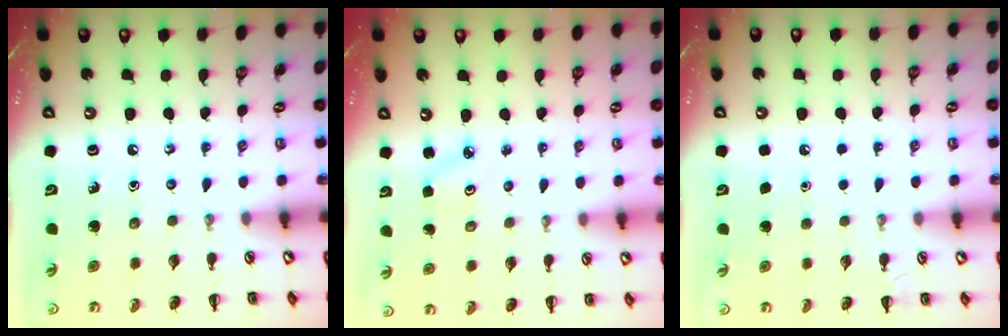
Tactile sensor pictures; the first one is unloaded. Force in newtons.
{"total": 2.5, "press": 2.4, "slide": 0.7}
{"total": 1.8, "press": 1.8, "slide": 0.1}